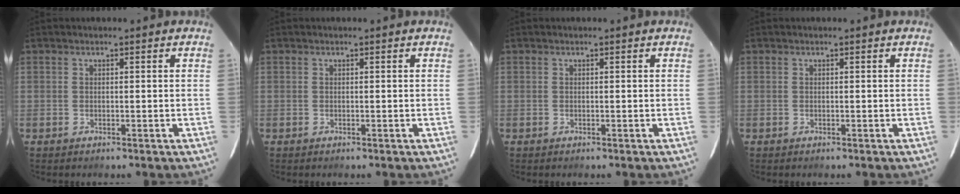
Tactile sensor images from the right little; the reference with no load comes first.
{"total": 0.0}
{"total": 0.0}
{"total": 0.0}